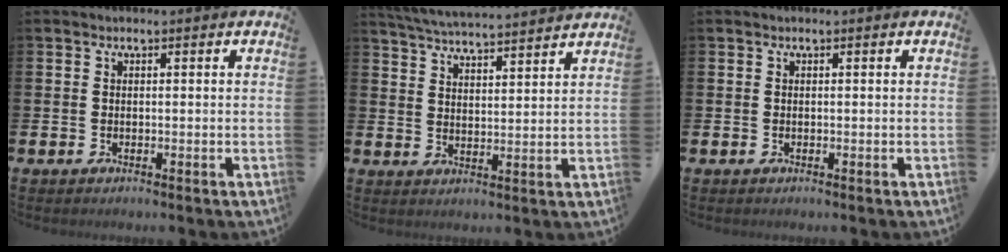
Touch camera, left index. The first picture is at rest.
{"total": 5.3, "force": [5.2, -0.1, 0.7], "torque": [-0.033, -0.037, 0.090]}
{"total": 0.0}